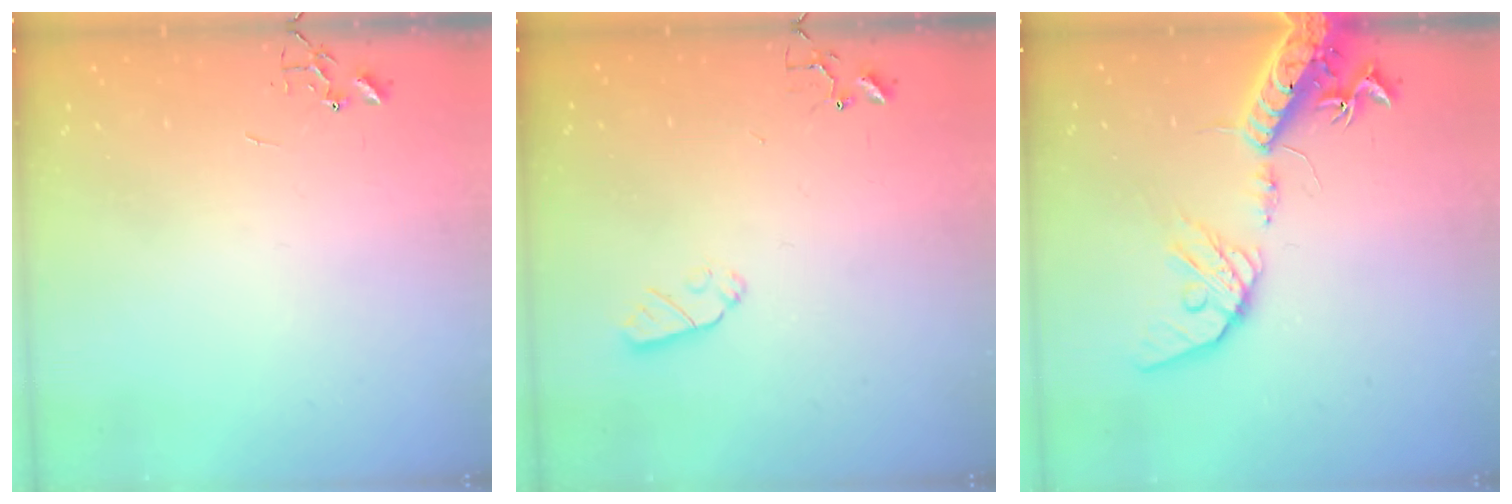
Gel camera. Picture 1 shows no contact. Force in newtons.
{"total": 6.2, "press": 6.2, "slide": 0.3}
{"total": 18.0, "press": 17.7, "slide": 3.3}